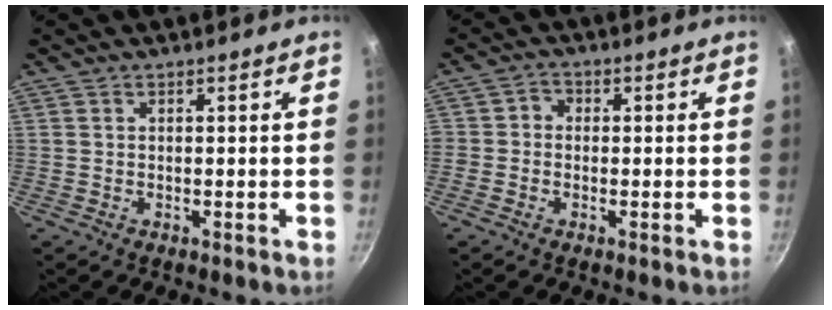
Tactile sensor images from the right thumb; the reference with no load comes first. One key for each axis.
{"total": 2.5, "fx": -0.6, "fy": 2.3, "fz": 0.9, "tx": 0.001, "ty": 0.009, "tz": -0.020}